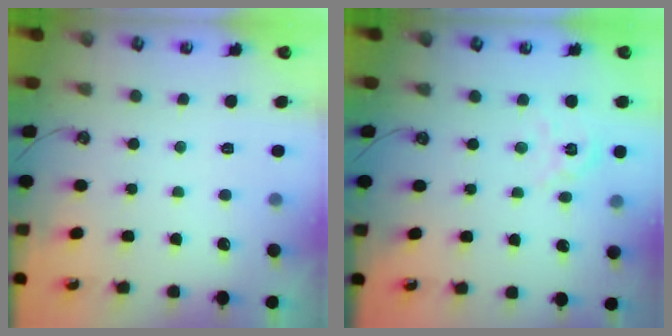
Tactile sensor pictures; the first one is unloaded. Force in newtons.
{"total": 3.4, "press": 3.4, "slide": 0.3}